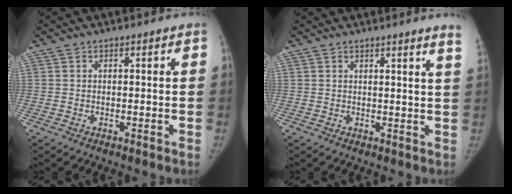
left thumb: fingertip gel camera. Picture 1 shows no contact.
{"total": 4.2, "force": [3.5, -0.8, 2.3], "torque": [-0.024, -0.021, 0.029]}